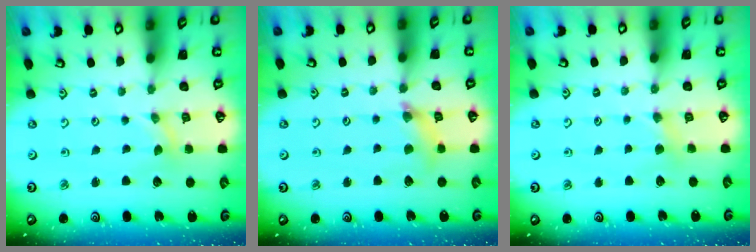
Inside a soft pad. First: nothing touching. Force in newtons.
{"total": 5.8, "press": 5.8, "slide": 0.5}
{"total": 2.5, "press": 2.5, "slide": 0.4}